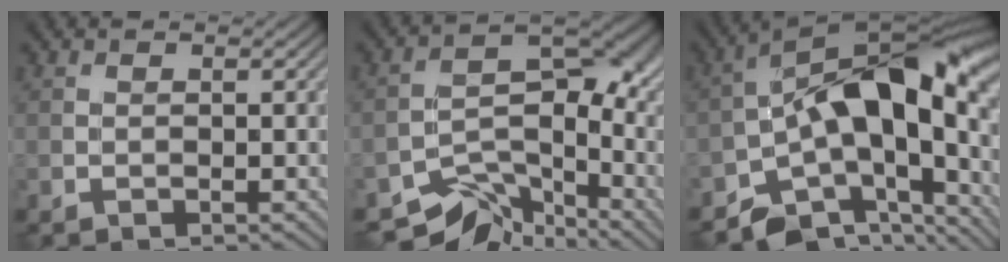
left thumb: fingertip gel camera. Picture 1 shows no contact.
{"total": 10.8, "force": [-7.3, 5.5, 5.6], "torque": [-0.087, -0.023, -0.129]}
{"total": 14.1, "force": [-4.0, 7.2, 11.4], "torque": [-0.165, 0.004, -0.080]}